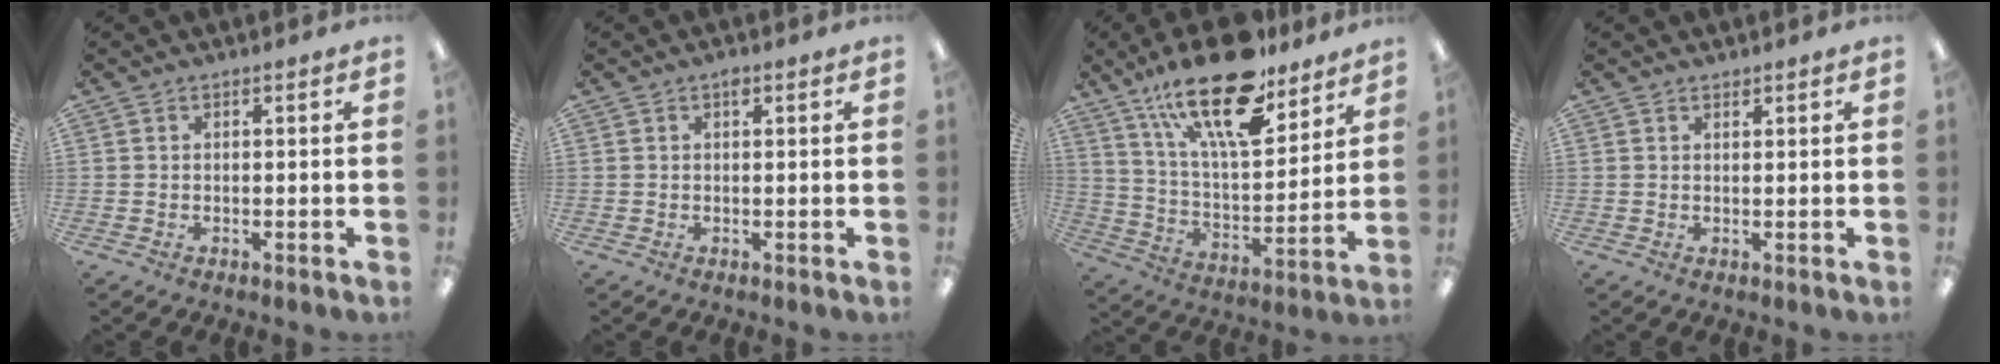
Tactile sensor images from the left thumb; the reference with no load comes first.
{"total": 1.3, "force": [0.7, 0.7, 0.8], "torque": [-0.010, 0.000, 0.011]}
{"total": 23.4, "force": [15.9, 8.6, 14.8], "torque": [-0.249, -0.090, 0.272]}
{"total": 1.1, "force": [1.0, 0.3, 0.1], "torque": [-0.003, 0.000, 0.020]}